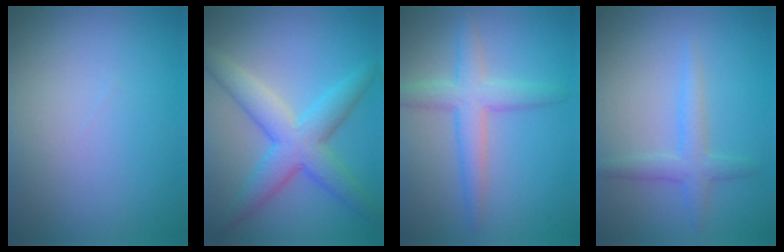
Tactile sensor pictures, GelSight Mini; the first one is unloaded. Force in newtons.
{"total": 5.8, "press": 5.8, "slide": 0.1}
{"total": 3.7, "press": 3.7, "slide": 0.2}
{"total": 2.3, "press": 2.3, "slide": 0.1}